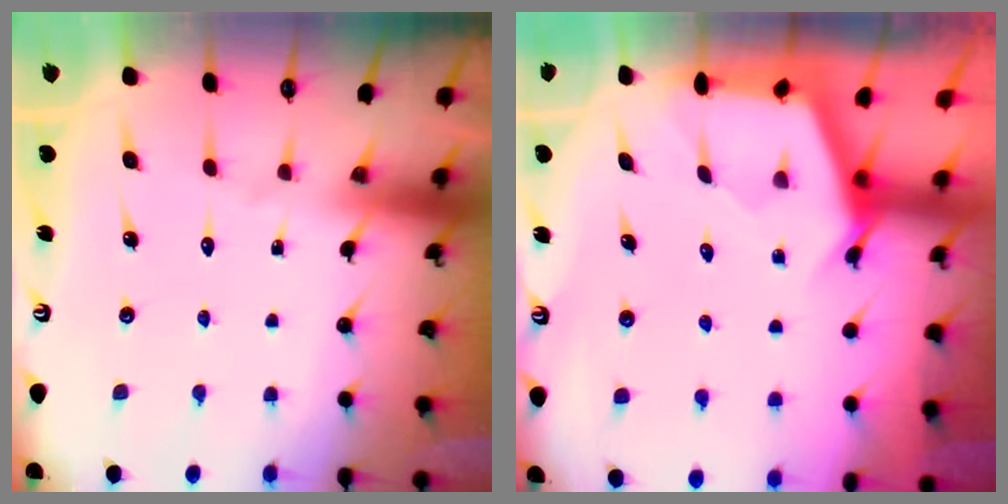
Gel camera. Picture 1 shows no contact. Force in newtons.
{"total": 2.6, "press": 2.5, "slide": 0.4}